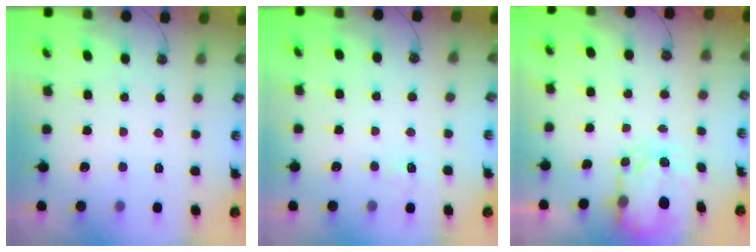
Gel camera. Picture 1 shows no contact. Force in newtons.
{"total": 4.8, "press": 4.7, "slide": 0.7}
{"total": 3.8, "press": 3.8, "slide": 0.1}